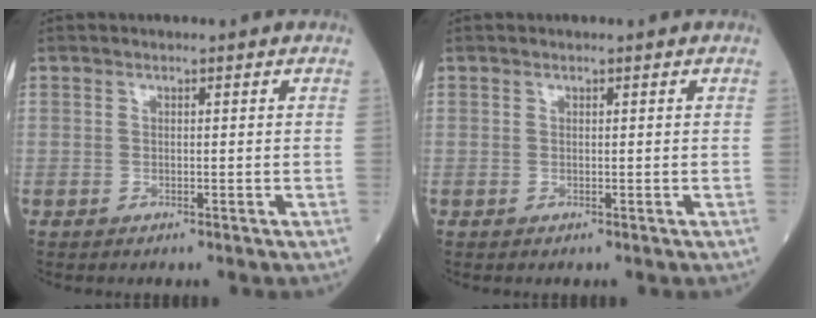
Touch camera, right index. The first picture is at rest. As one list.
[{"total": 0.0}]